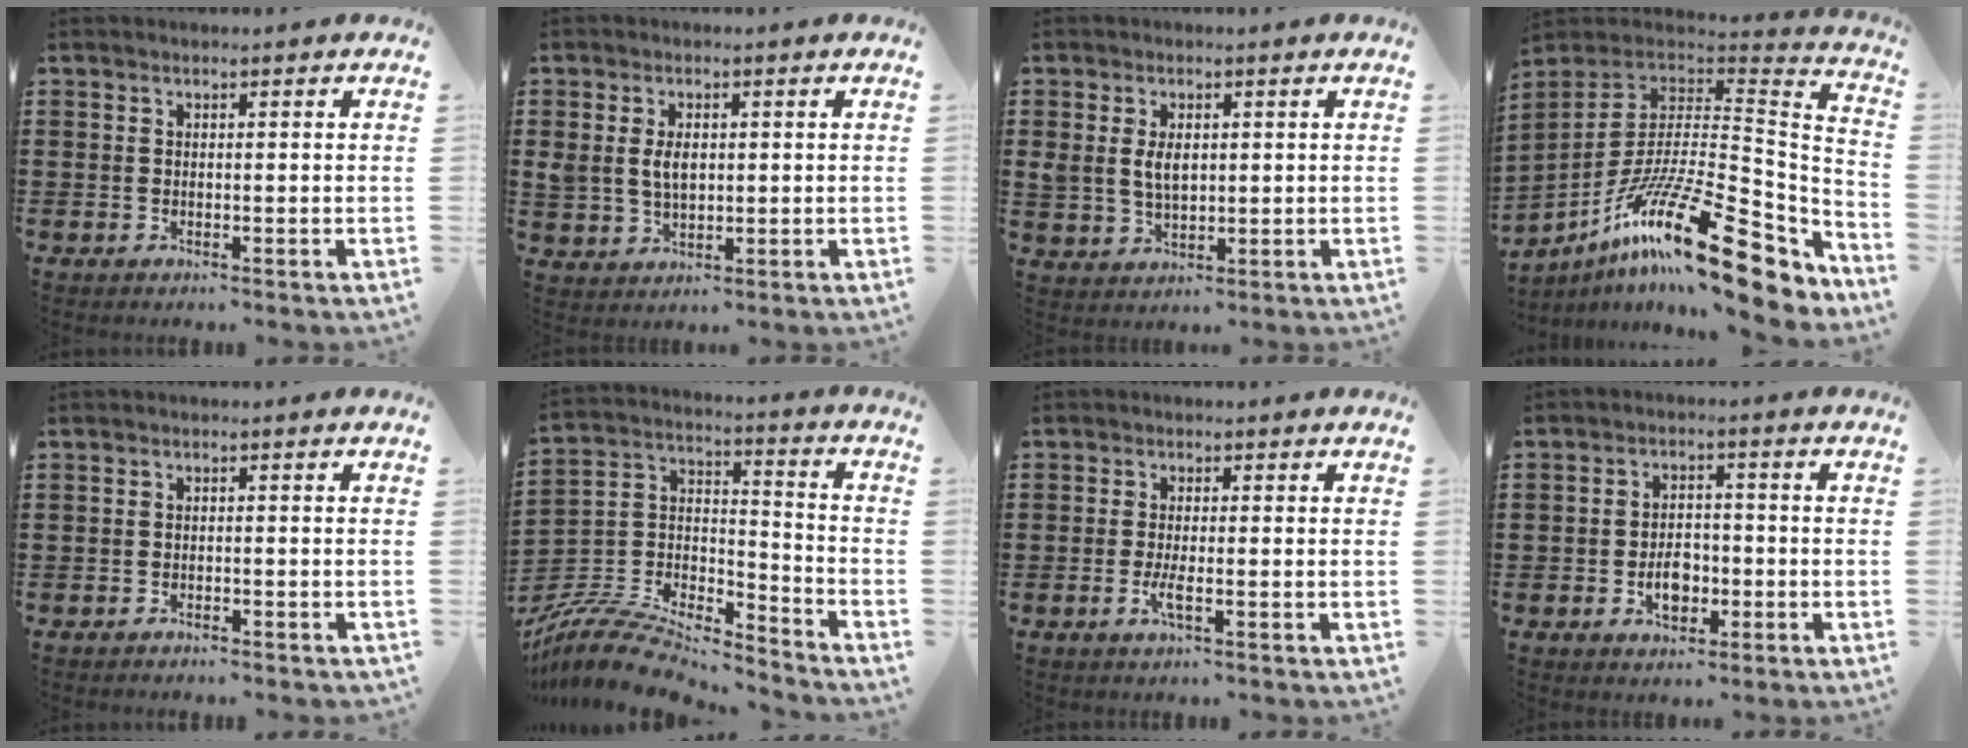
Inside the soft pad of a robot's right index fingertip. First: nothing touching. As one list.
[{"total": 4.4, "force": [0.7, 2.9, 3.2], "torque": [-0.077, 0.008, 0.009]}, {"total": 4.4, "force": [0.9, 2.7, 3.3], "torque": [-0.079, 0.007, 0.013]}, {"total": 23.0, "force": [-13.2, 6.1, 17.8], "torque": [-0.319, 0.029, -0.230]}, {"total": 0.9, "force": [-0.8, 0.2, 0.0], "torque": [-0.004, 0.002, -0.018]}, {"total": 10.0, "force": [-9.0, 2.6, 3.4], "torque": [-0.077, 0.013, -0.181]}, {"total": 2.6, "force": [-0.9, 0.3, 2.4], "torque": [-0.057, -0.011, -0.019]}, {"total": 4.3, "force": [-1.4, 2.8, 2.9], "torque": [-0.041, -0.004, -0.028]}]